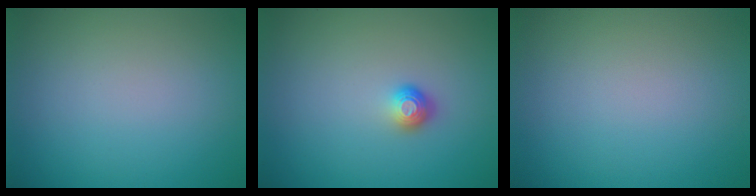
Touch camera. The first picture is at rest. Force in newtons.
{"total": 1.2, "press": 0.9, "slide": 0.7}
{"total": 0.0}